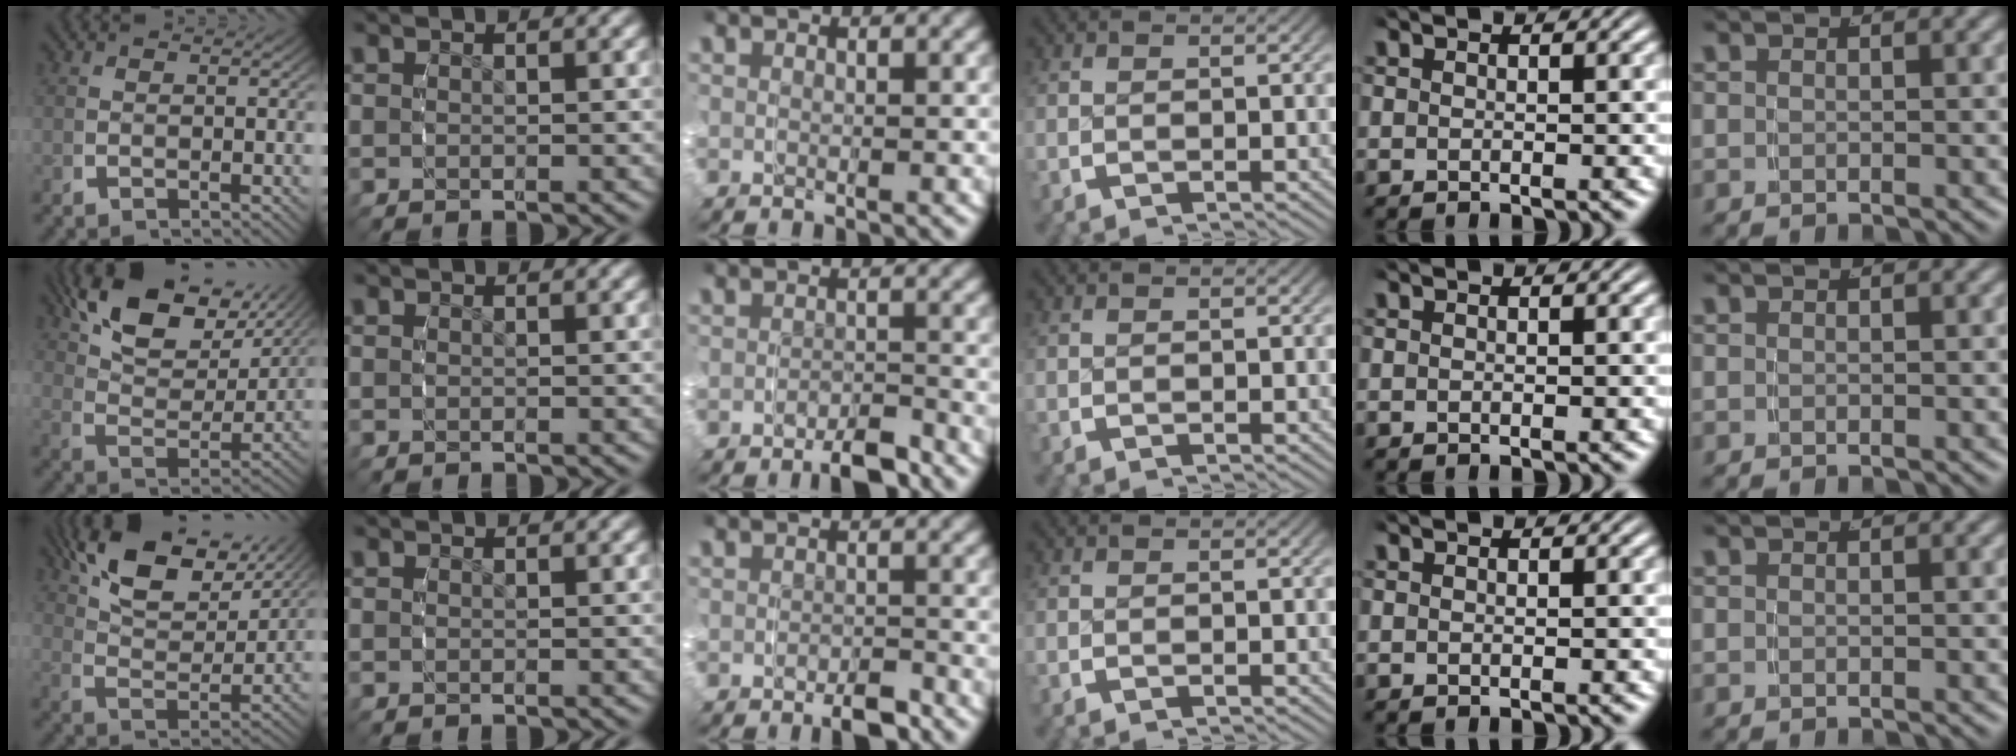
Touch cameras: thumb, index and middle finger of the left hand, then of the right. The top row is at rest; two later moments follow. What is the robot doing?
{"motion": "grasp_and_lifting", "object": "ribbon"}